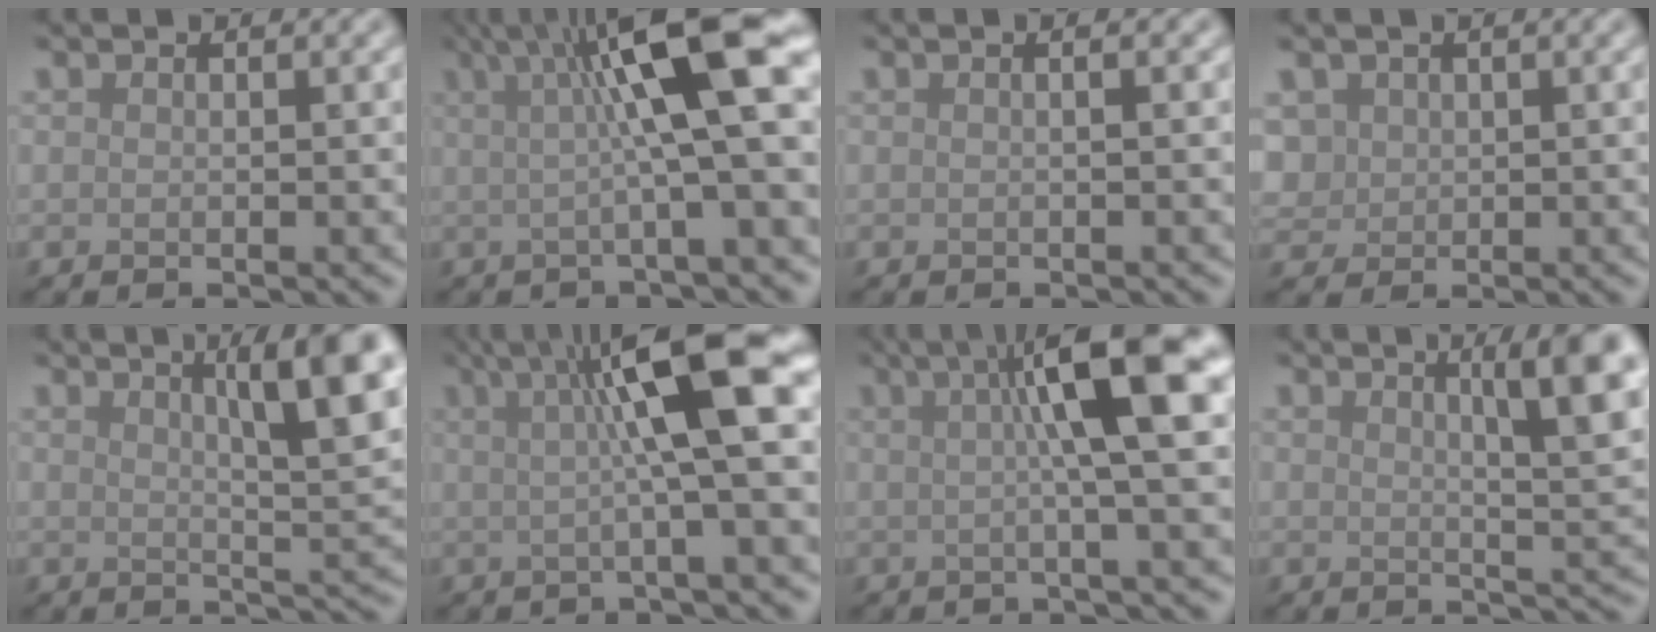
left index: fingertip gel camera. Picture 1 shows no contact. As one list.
[{"total": 10.9, "force": [2.3, 2.0, 10.4], "torque": [-0.142, 0.012, 0.032]}, {"total": 1.7, "force": [0.4, 0.7, 1.4], "torque": [-0.009, 0.003, -0.016]}, {"total": 1.6, "force": [0.6, 1.4, 0.3], "torque": [-0.023, -0.001, 0.017]}, {"total": 9.0, "force": [3.6, 1.9, 8.1], "torque": [-0.098, 0.015, 0.051]}, {"total": 10.1, "force": [2.2, 1.7, 9.7], "torque": [-0.132, 0.012, 0.032]}, {"total": 9.2, "force": [2.1, 1.4, 8.8], "torque": [-0.113, 0.016, 0.027]}, {"total": 8.1, "force": [3.2, 1.7, 7.2], "torque": [-0.076, 0.017, 0.042]}]